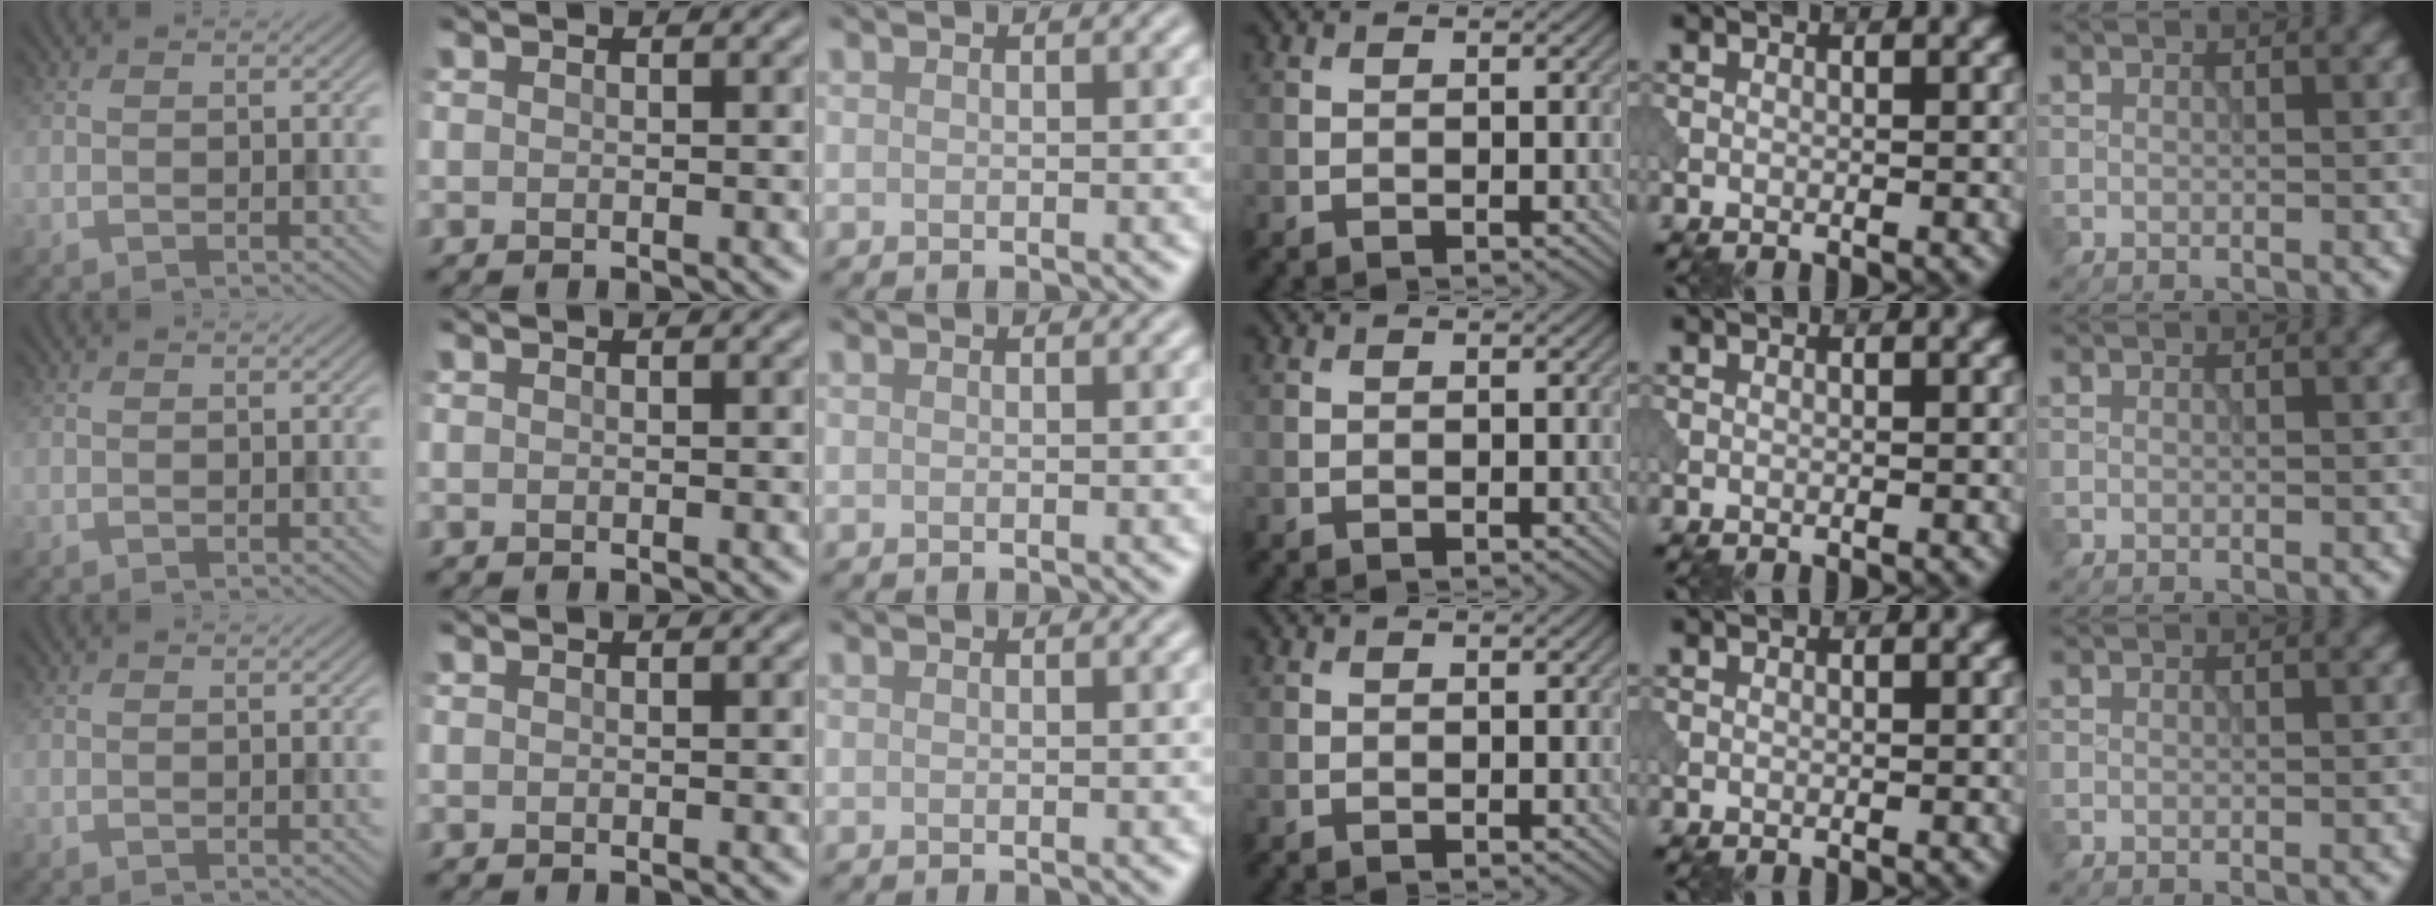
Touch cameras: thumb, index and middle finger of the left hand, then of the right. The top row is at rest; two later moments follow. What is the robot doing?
{"motion": "pour", "object": "beaker"}